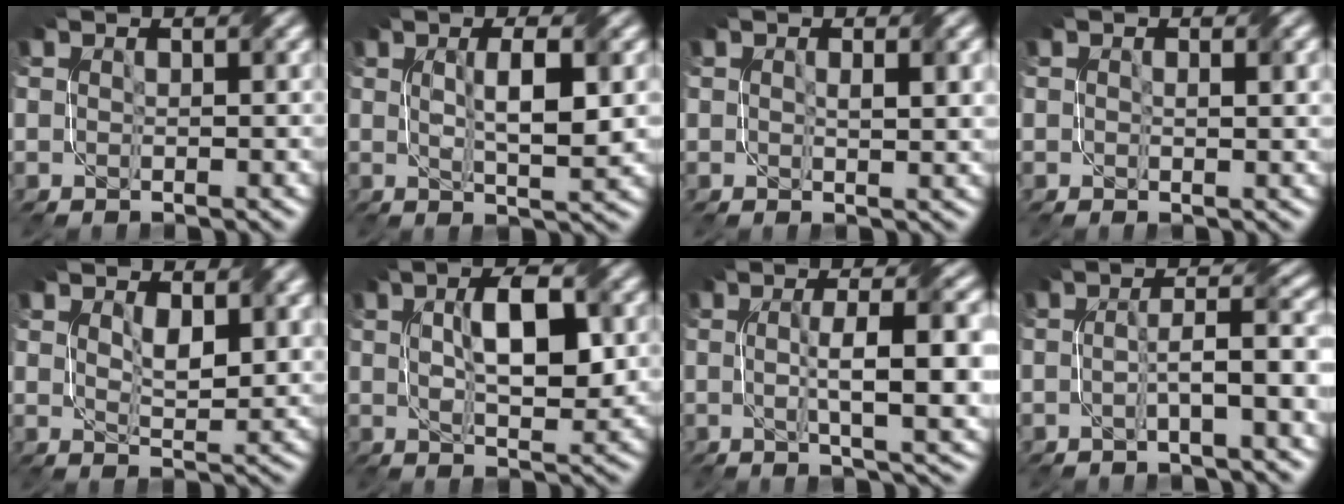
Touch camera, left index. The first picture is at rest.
{"total": 4.8, "force": [0.7, 0.9, 4.7], "torque": [-0.080, 0.001, 0.015]}
{"total": 2.4, "force": [0.7, 0.7, 2.2], "torque": [-0.033, -0.001, 0.014]}
{"total": 1.8, "force": [0.4, 0.7, 1.6], "torque": [-0.021, -0.001, 0.009]}
{"total": 3.5, "force": [1.8, 1.4, 2.7], "torque": [-0.055, -0.006, 0.037]}
{"total": 6.5, "force": [1.3, 2.2, 6.0], "torque": [-0.100, 0.007, 0.022]}
{"total": 8.7, "force": [0.2, 2.1, 8.4], "torque": [-0.114, 0.007, 0.005]}
{"total": 4.9, "force": [-0.8, 0.6, 4.8], "torque": [-0.078, 0.013, -0.020]}